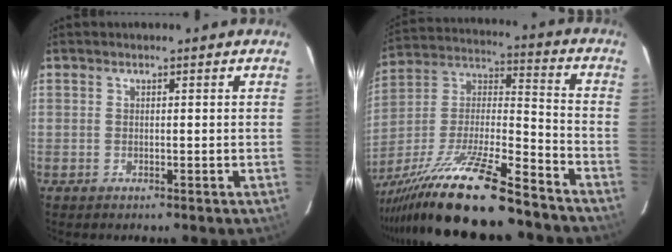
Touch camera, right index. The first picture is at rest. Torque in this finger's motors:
{"motor_torque": [1.03, -1.10, 1.05, 0.21]}